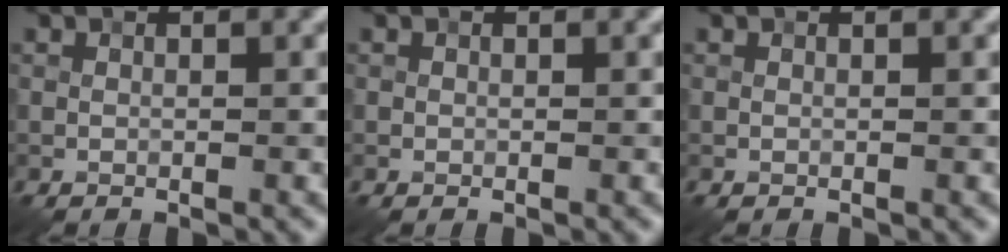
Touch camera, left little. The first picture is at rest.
{"total": 0.0}
{"total": 0.0}